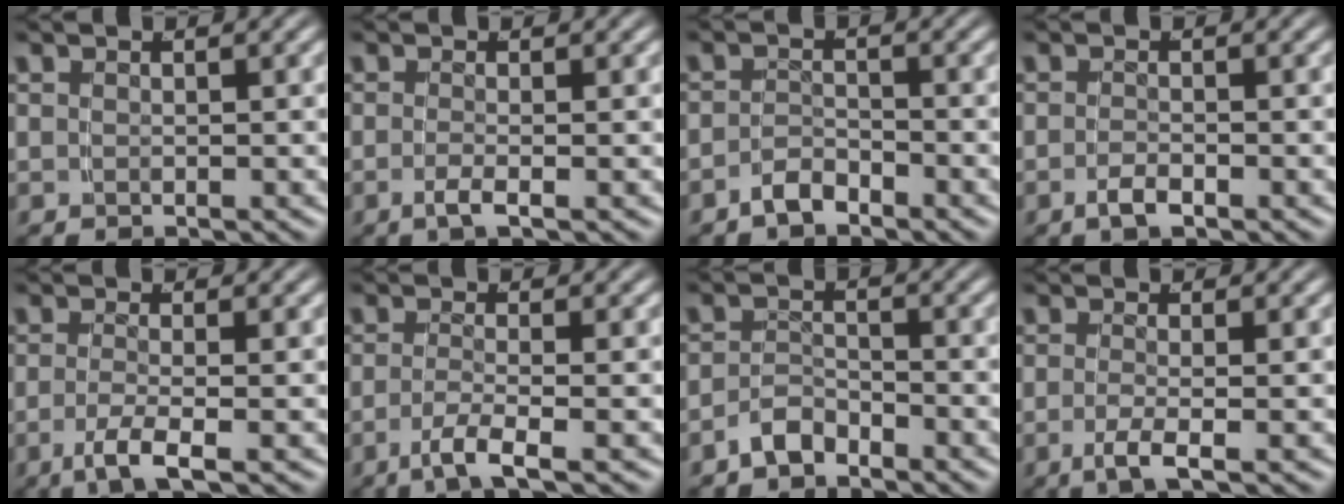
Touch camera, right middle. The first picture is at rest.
{"total": 1.6, "force": [-0.9, -0.2, 1.3], "torque": [-0.035, -0.005, -0.016]}
{"total": 2.2, "force": [-2.0, 0.6, 0.7], "torque": [-0.011, 0.000, -0.039]}
{"total": 1.5, "force": [-1.2, 0.1, 1.0], "torque": [-0.020, -0.001, -0.022]}
{"total": 3.2, "force": [-1.6, 0.3, 2.8], "torque": [-0.064, -0.018, -0.021]}
{"total": 3.0, "force": [-1.8, 0.0, 2.5], "torque": [-0.054, -0.014, -0.027]}
{"total": 2.6, "force": [-2.3, 0.9, 0.8], "torque": [-0.013, -0.001, -0.043]}
{"total": 2.4, "force": [-1.1, 0.0, 2.2], "torque": [-0.054, -0.014, -0.016]}